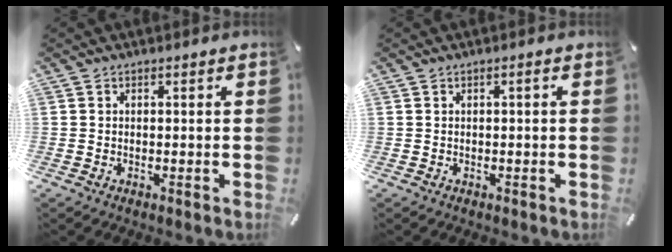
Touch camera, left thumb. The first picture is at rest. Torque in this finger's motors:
{"motor_torque": [-0.10, 0.20, 0.11, 0.00, 0.00]}